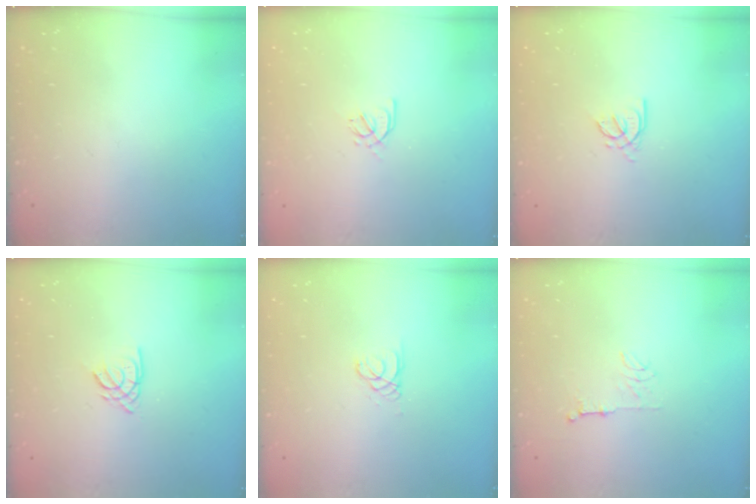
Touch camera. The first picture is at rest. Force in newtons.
{"total": 2.4, "press": 2.3, "slide": 0.6}
{"total": 2.1, "press": 2.0, "slide": 0.6}
{"total": 2.2, "press": 2.2, "slide": 0.0}
{"total": 0.8, "press": 0.8, "slide": 0.1}
{"total": 5.8, "press": 5.8, "slide": 0.5}